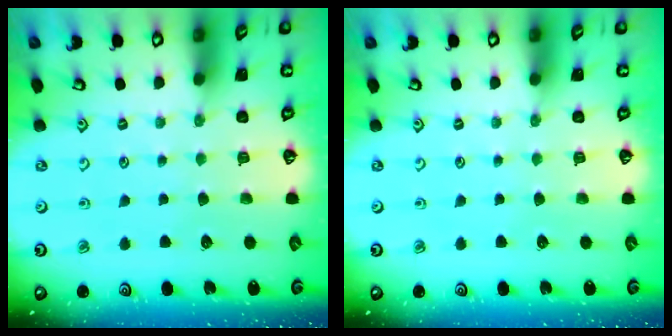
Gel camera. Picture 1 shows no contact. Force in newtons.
{"total": 0.0}